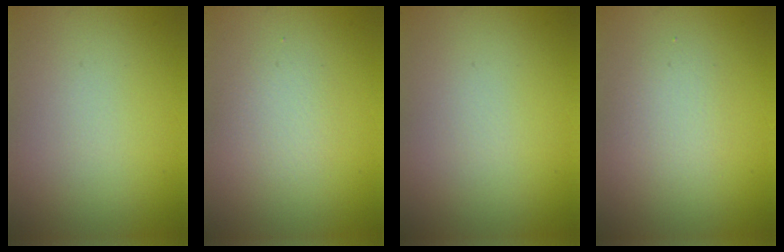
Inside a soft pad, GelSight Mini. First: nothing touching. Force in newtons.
{"total": 1.6, "press": 1.6, "slide": 0.1}
{"total": 0.0}
{"total": 1.8, "press": 1.8, "slide": 0.1}